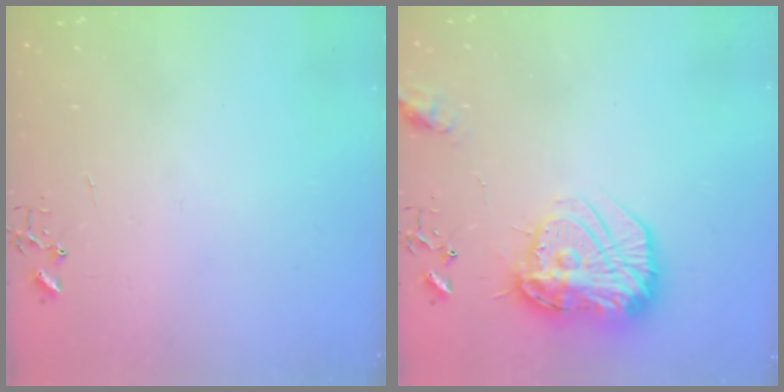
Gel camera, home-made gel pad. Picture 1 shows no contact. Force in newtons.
{"total": 19.3, "press": 19.2, "slide": 1.6}